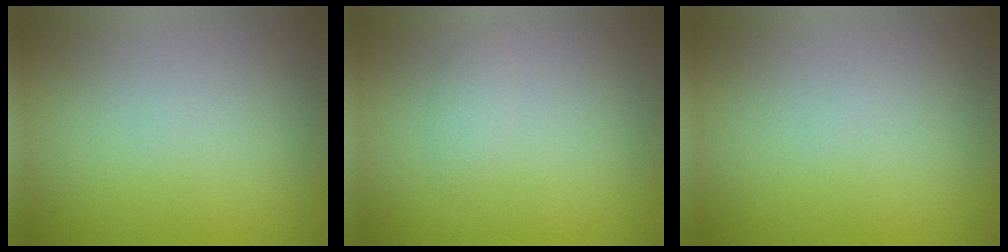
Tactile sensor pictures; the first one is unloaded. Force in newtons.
{"total": 0.8, "press": 0.8, "slide": 0.0}
{"total": 0.0}